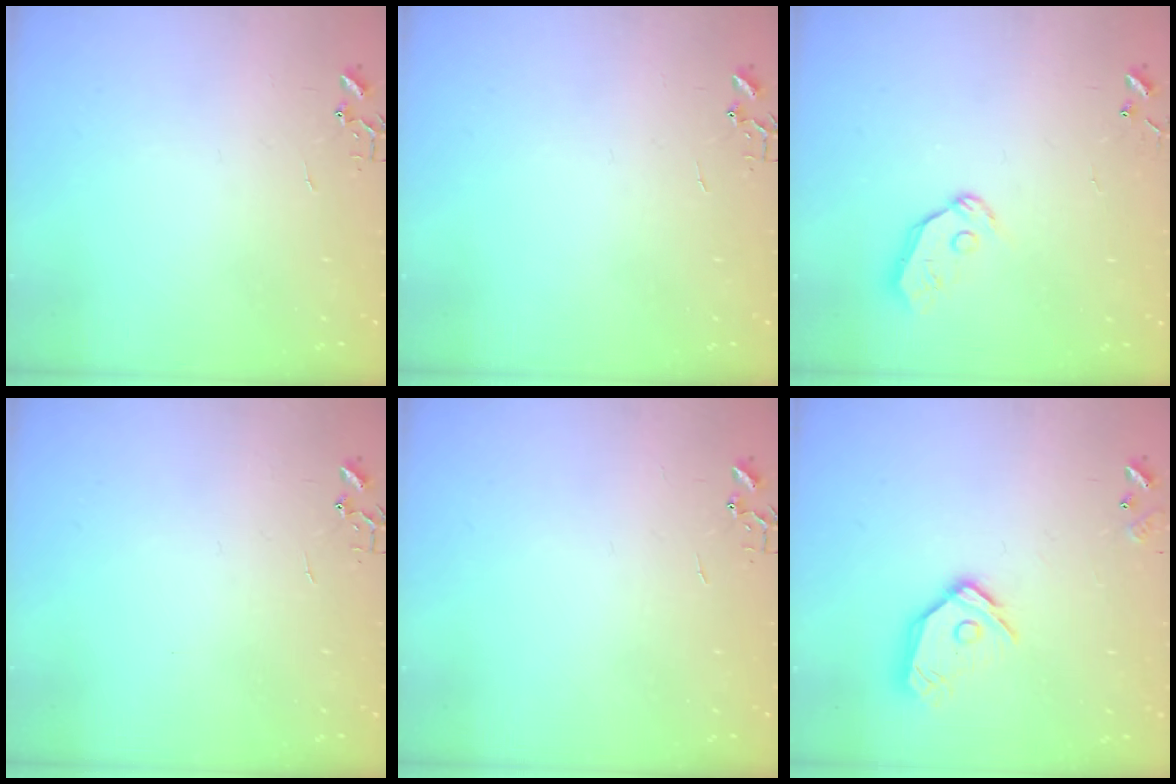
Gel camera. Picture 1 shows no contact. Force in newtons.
{"total": 0.0}
{"total": 6.8, "press": 6.8, "slide": 0.7}
{"total": 0.0}
{"total": 0.0}
{"total": 12.1, "press": 12.0, "slide": 1.5}